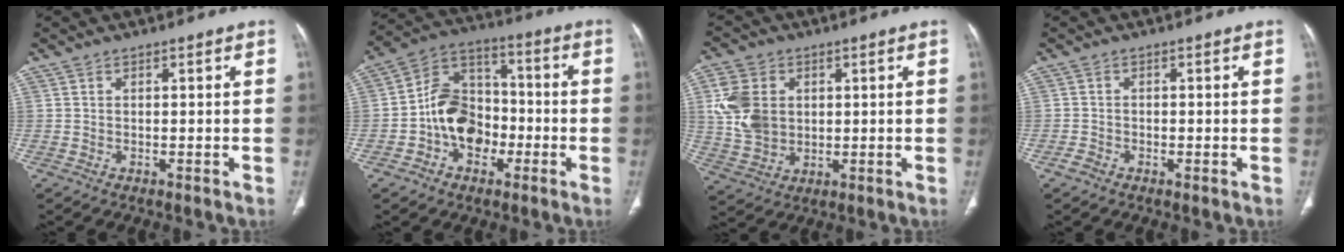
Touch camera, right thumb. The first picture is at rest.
{"total": 12.9, "force": [-3.3, 9.9, 7.6], "torque": [-0.096, 0.047, -0.067]}
{"total": 11.0, "force": [2.0, 8.5, 6.7], "torque": [-0.122, -0.004, 0.044]}
{"total": 1.6, "force": [-0.9, 1.0, 1.0], "torque": [-0.016, 0.002, -0.019]}